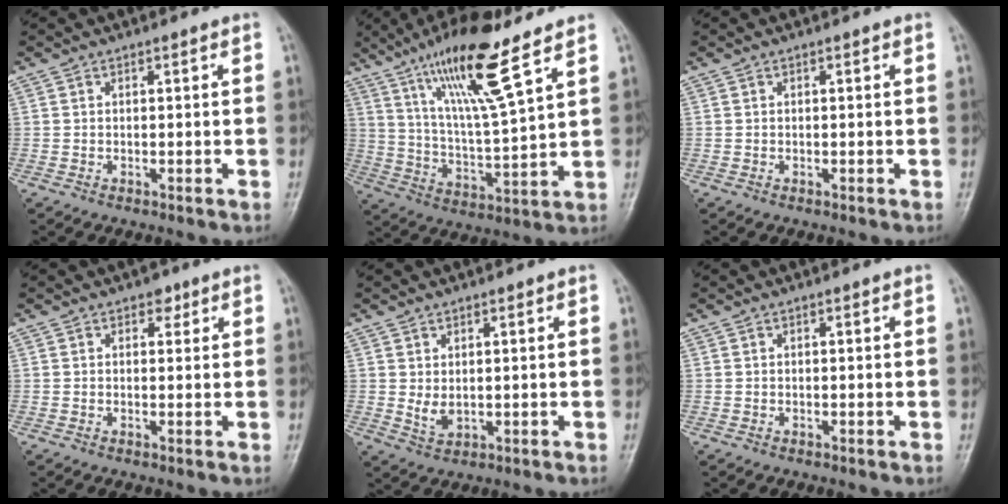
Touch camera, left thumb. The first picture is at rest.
{"total": 16.4, "force": [10.4, 2.3, 12.4], "torque": [-0.219, -0.054, 0.195]}
{"total": 0.0}
{"total": 1.8, "force": [1.0, 1.3, 0.8], "torque": [0.005, -0.002, 0.008]}
{"total": 3.1, "force": [0.6, 1.9, 2.3], "torque": [-0.036, -0.012, 0.019]}
{"total": 0.0}